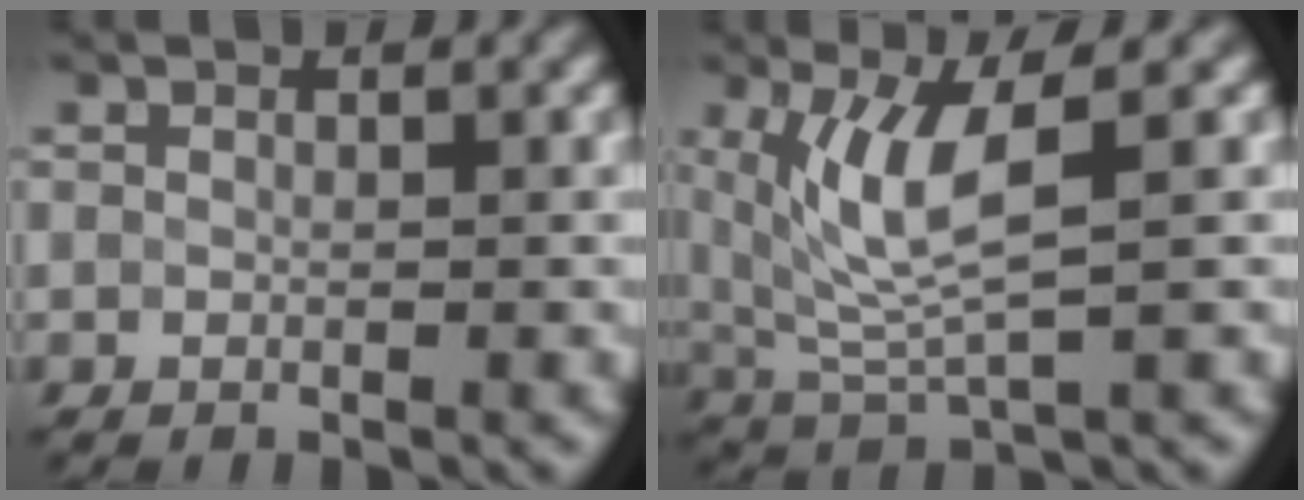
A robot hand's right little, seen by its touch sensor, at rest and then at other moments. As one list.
[{"total": 5.5, "force": [1.6, 1.3, 5.1], "torque": [-0.118, -0.008, 0.041]}]